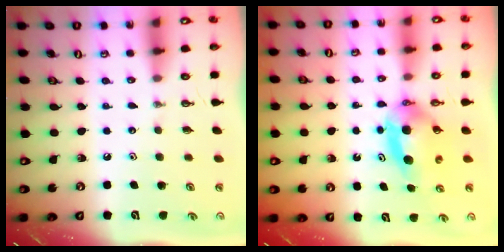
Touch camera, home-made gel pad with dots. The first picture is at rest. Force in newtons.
{"total": 7.4, "press": 5.2, "slide": 5.2}